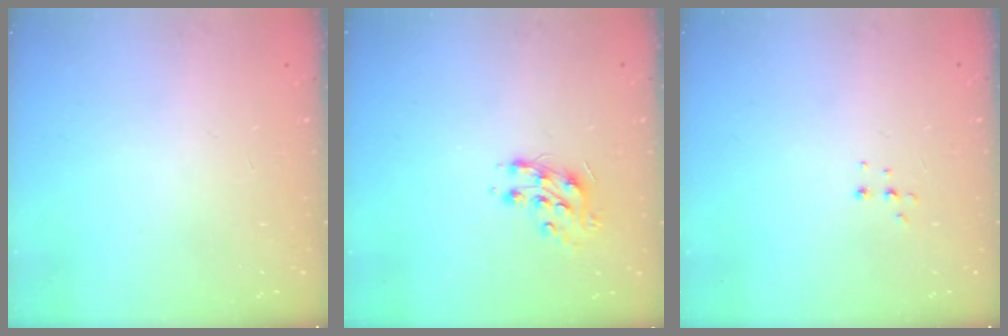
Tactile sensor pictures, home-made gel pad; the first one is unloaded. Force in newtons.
{"total": 8.4, "press": 8.4, "slide": 0.2}
{"total": 5.0, "press": 4.9, "slide": 0.9}